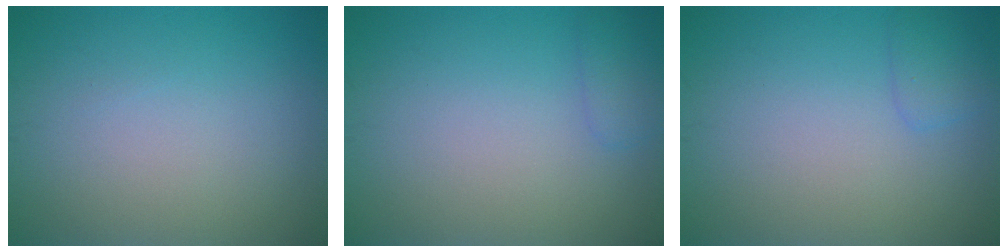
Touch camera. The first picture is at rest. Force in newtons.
{"total": 1.3, "press": 1.3, "slide": 0.1}
{"total": 1.3, "press": 1.3, "slide": 0.1}